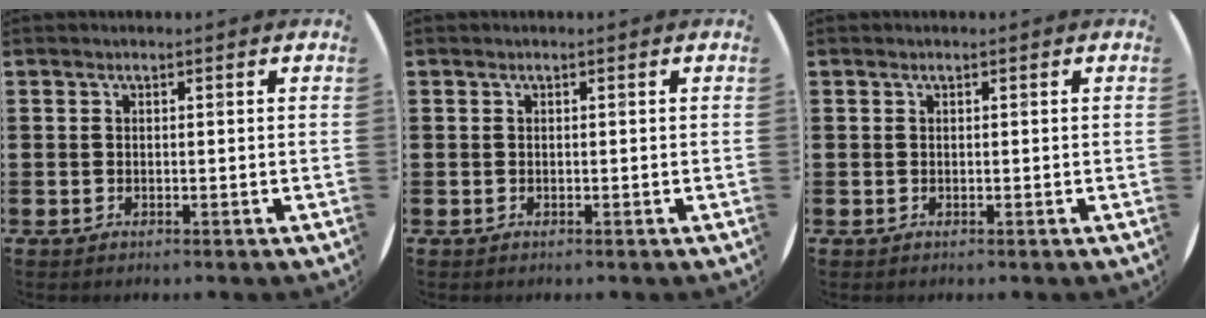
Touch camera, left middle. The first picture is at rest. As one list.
[{"total": 0.0}, {"total": 0.0}]